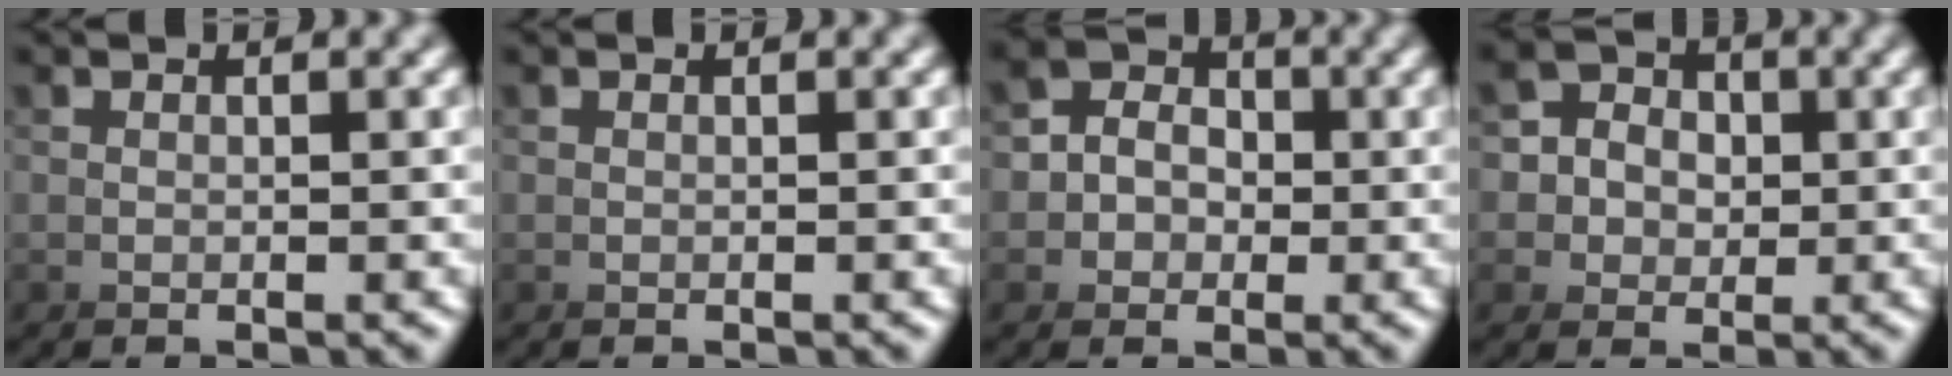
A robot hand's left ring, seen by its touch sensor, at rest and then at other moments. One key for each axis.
{"total": 0.0}
{"total": 3.0, "fx": -0.6, "fy": 2.4, "fz": -1.7, "tx": 0.016, "ty": -0.012, "tz": -0.010}
{"total": 3.7, "fx": 0.3, "fy": 3.5, "fz": -1.1, "tx": 0.008, "ty": -0.014, "tz": 0.005}